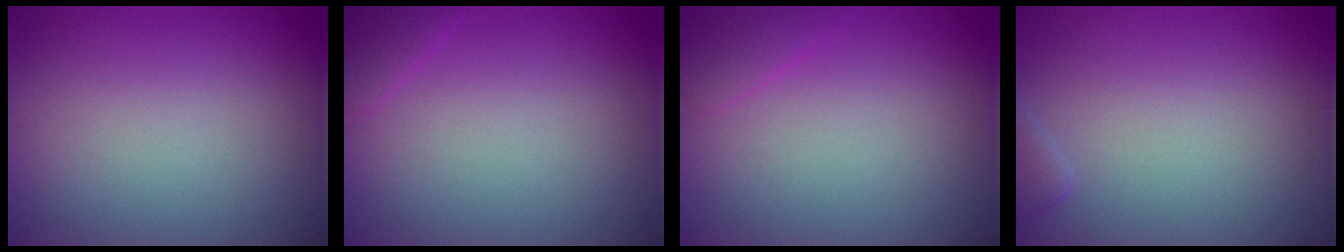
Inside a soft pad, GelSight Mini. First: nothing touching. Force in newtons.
{"total": 1.3, "press": 1.3, "slide": 0.1}
{"total": 1.3, "press": 1.3, "slide": 0.1}
{"total": 1.1, "press": 1.1, "slide": 0.1}